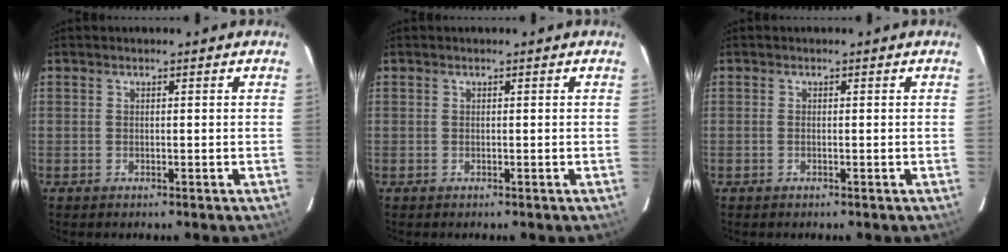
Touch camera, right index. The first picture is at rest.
{"total": 0.0}
{"total": 0.0}